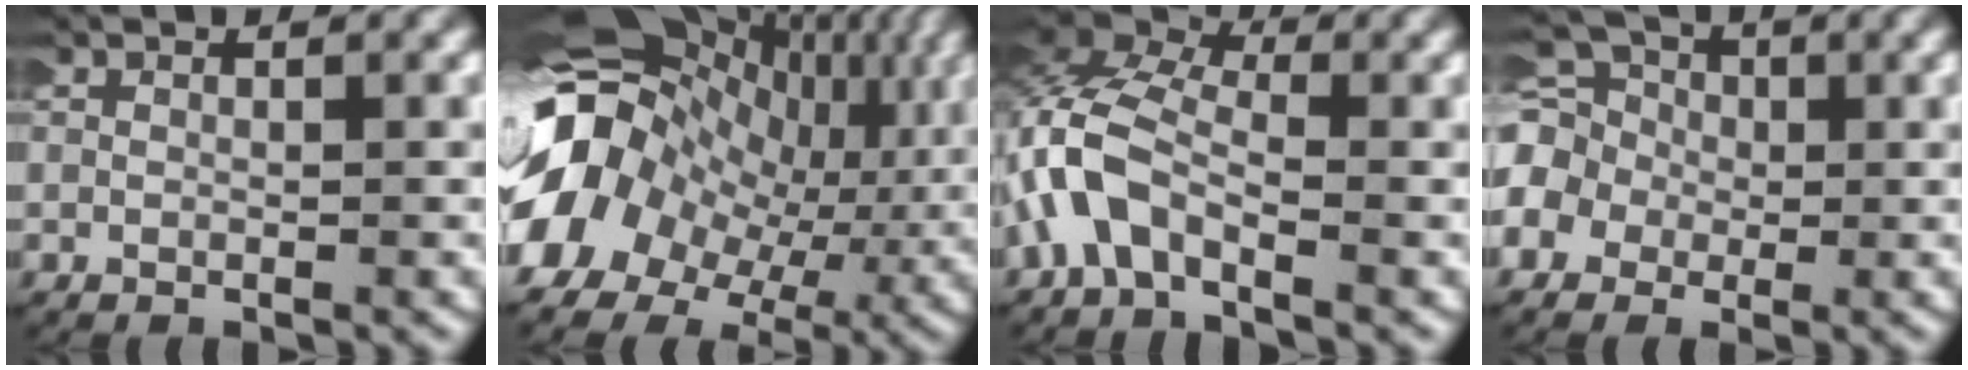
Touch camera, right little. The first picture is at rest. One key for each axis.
{"total": 19.1, "fx": 2.2, "fy": 15.4, "fz": 11.1, "tx": -0.210, "ty": 0.002, "tz": 0.015}
{"total": 7.4, "fx": 0.3, "fy": 5.8, "fz": 4.7, "tx": -0.137, "ty": -0.006, "tz": -0.006}
{"total": 9.1, "fx": 0.7, "fy": 8.3, "fz": 3.7, "tx": -0.098, "ty": -0.007, "tz": -0.006}